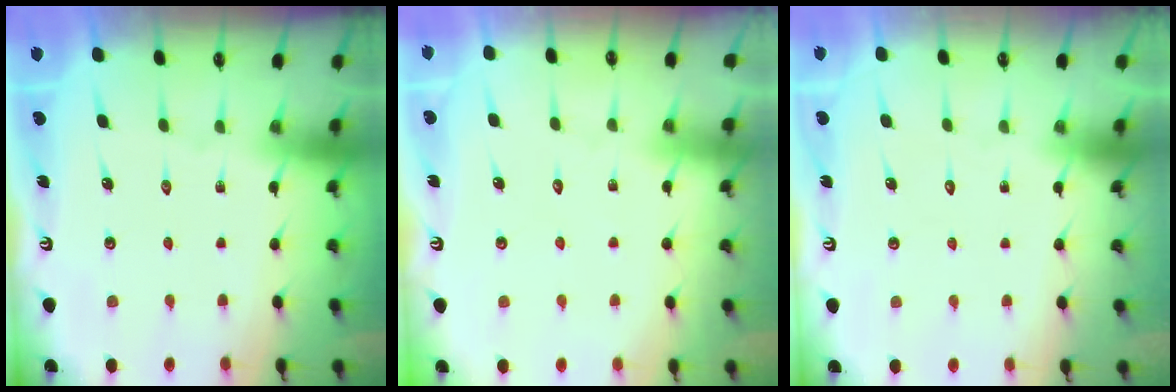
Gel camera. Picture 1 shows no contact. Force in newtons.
{"total": 2.1, "press": 2.1, "slide": 0.3}
{"total": 1.5, "press": 1.5, "slide": 0.0}